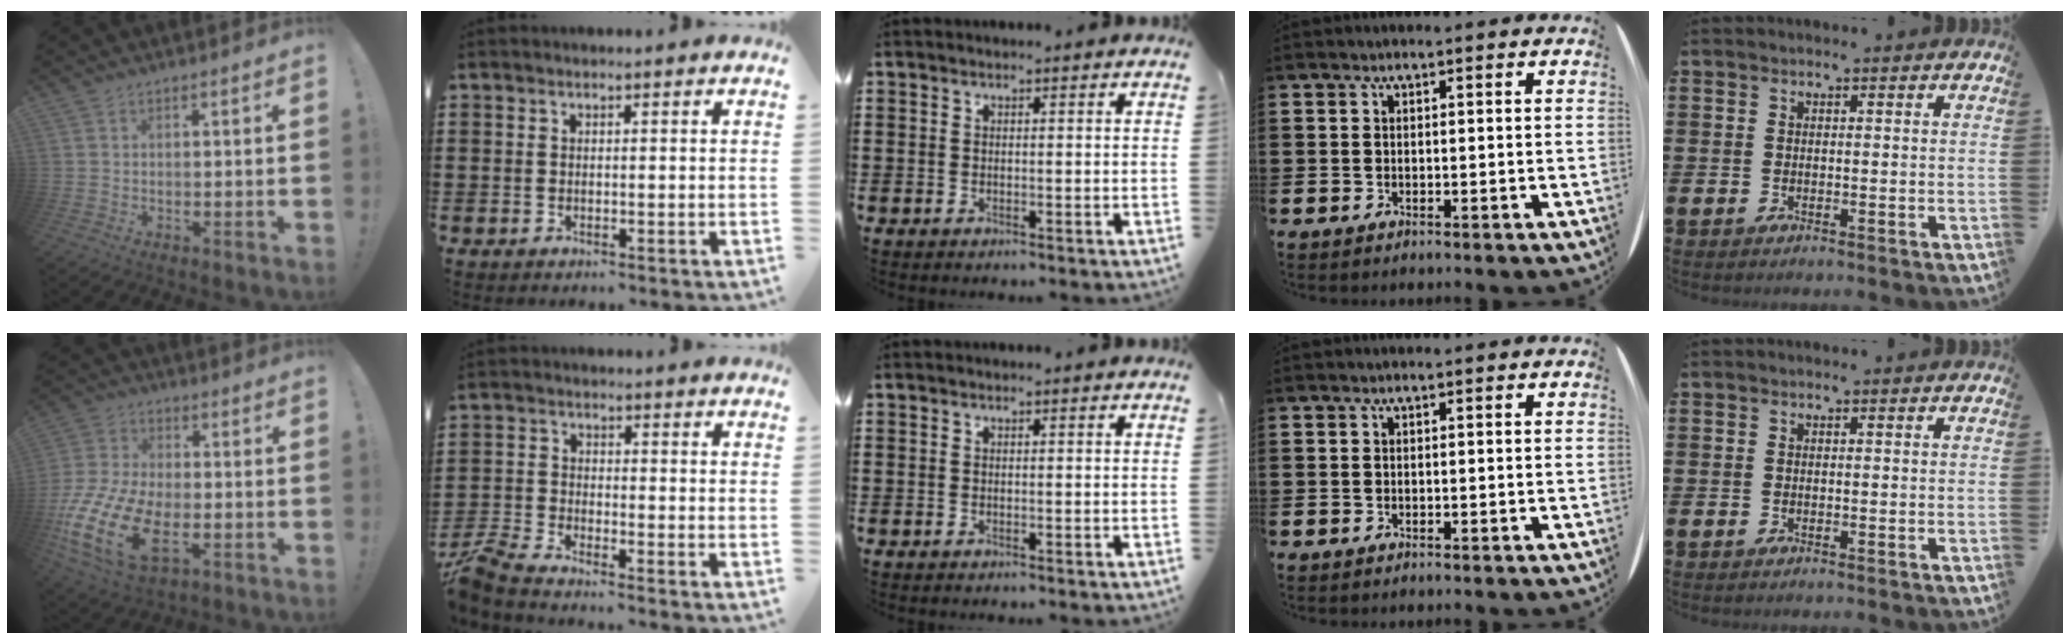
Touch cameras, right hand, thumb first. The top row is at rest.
{"thumb": {"total": 19.1, "force": [-6.1, 11.0, 14.4], "torque": [-0.285, 0.026, -0.098]}, "index": {"total": 4.2, "force": [-4.0, -0.1, 1.1], "torque": [-0.056, -0.016, -0.090]}}